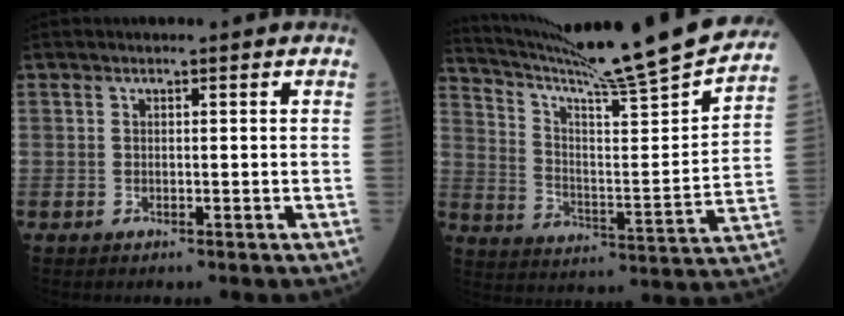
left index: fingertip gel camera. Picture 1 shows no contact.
{"total": 24.1, "force": [21.9, -1.9, 9.8], "torque": [-0.178, -0.075, 0.314]}